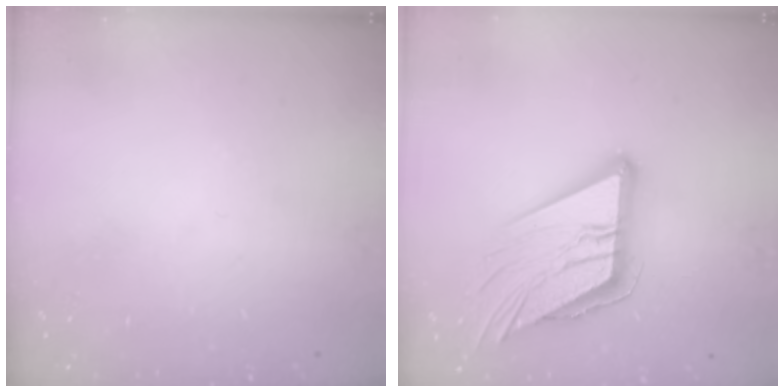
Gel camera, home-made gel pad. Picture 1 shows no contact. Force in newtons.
{"total": 17.3, "press": 17.1, "slide": 2.7}